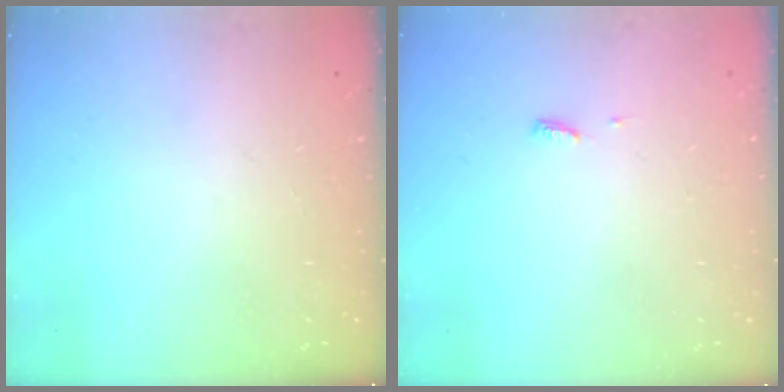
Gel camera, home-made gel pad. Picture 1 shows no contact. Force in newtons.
{"total": 3.9, "press": 3.9, "slide": 0.5}